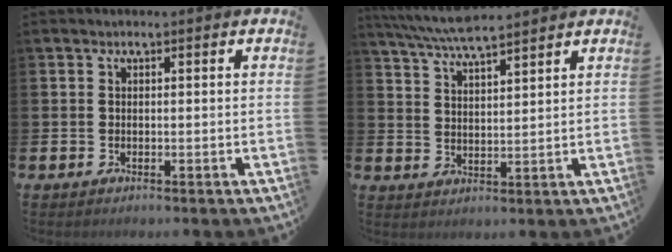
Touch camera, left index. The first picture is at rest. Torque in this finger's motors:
{"motor_torque": [0.00, -0.83, 0.46, 0.21]}